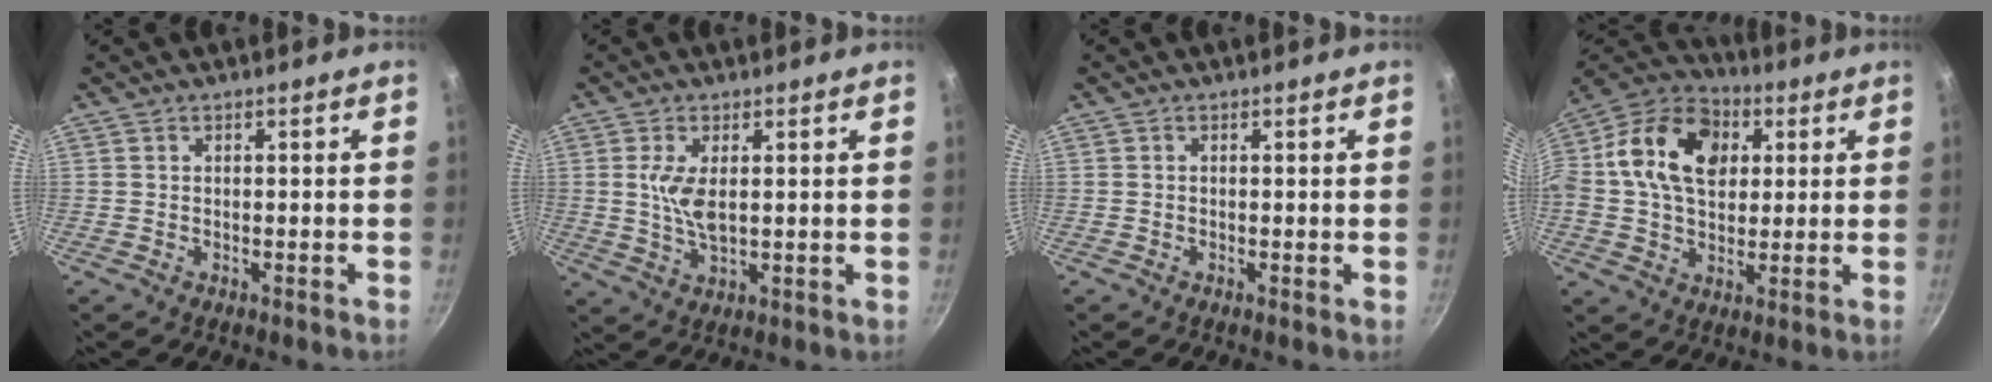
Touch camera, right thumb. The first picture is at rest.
{"total": 6.0, "force": [1.1, 2.7, 5.3], "torque": [-0.105, -0.006, 0.025]}
{"total": 0.0}
{"total": 19.2, "force": [4.0, 13.6, 12.9], "torque": [-0.211, 0.022, 0.051]}